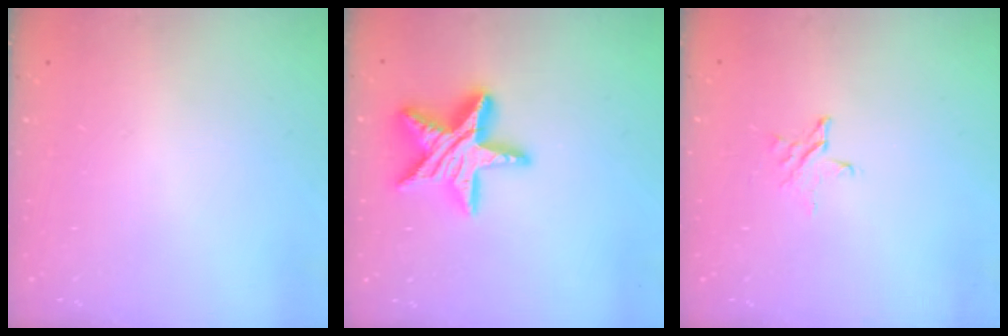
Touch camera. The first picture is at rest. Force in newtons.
{"total": 17.3, "press": 17.2, "slide": 1.3}
{"total": 3.3, "press": 3.3, "slide": 0.4}